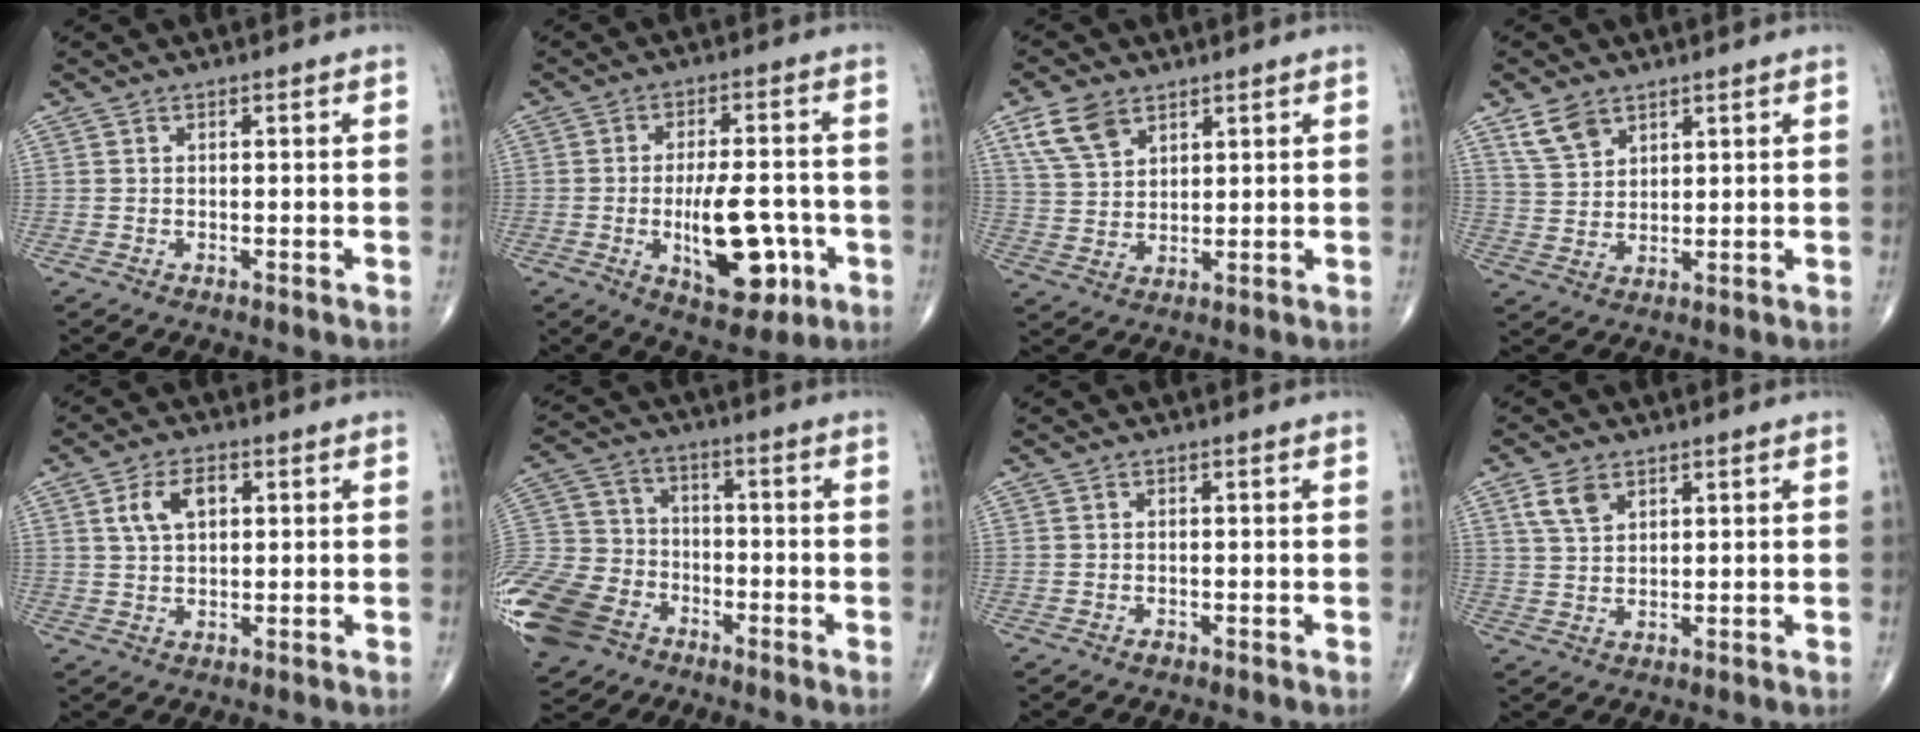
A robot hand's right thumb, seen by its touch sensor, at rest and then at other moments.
{"total": 13.3, "force": [-3.7, 5.9, 11.3], "torque": [-0.149, 0.011, -0.046]}
{"total": 7.5, "force": [4.4, 4.5, 4.1], "torque": [-0.069, -0.015, 0.092]}
{"total": 5.7, "force": [3.8, 3.4, 2.6], "torque": [-0.040, -0.017, 0.082]}
{"total": 6.0, "force": [1.9, 3.5, 4.5], "torque": [-0.081, 0.005, 0.035]}
{"total": 20.4, "force": [-10.2, 14.6, 9.9], "torque": [-0.238, 0.031, -0.186]}
{"total": 0.6, "force": [-0.4, 0.3, 0.2], "torque": [0.002, 0.001, -0.010]}
{"total": 4.6, "force": [2.5, 2.7, 2.8], "torque": [-0.048, -0.006, 0.054]}